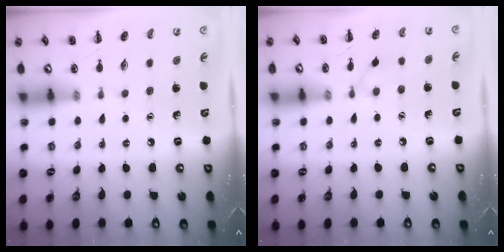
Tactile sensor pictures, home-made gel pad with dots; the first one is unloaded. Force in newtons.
{"total": 3.6, "press": 3.3, "slide": 1.5}